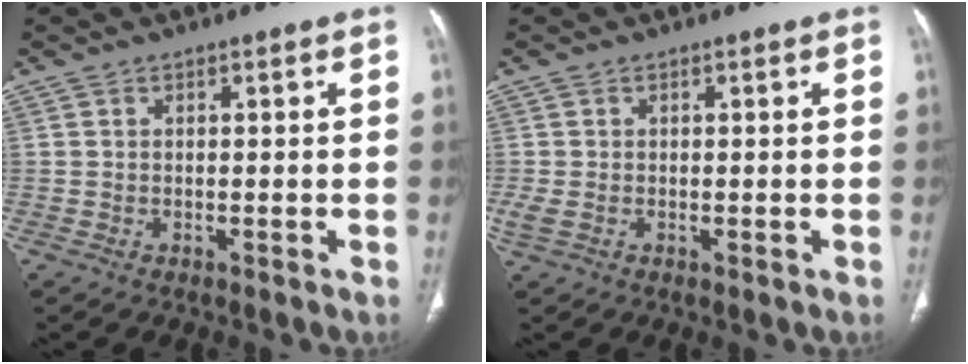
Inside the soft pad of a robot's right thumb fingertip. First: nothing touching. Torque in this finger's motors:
{"motor_torque": [0.65, 0.75, 0.02, 0.37, 0.10]}